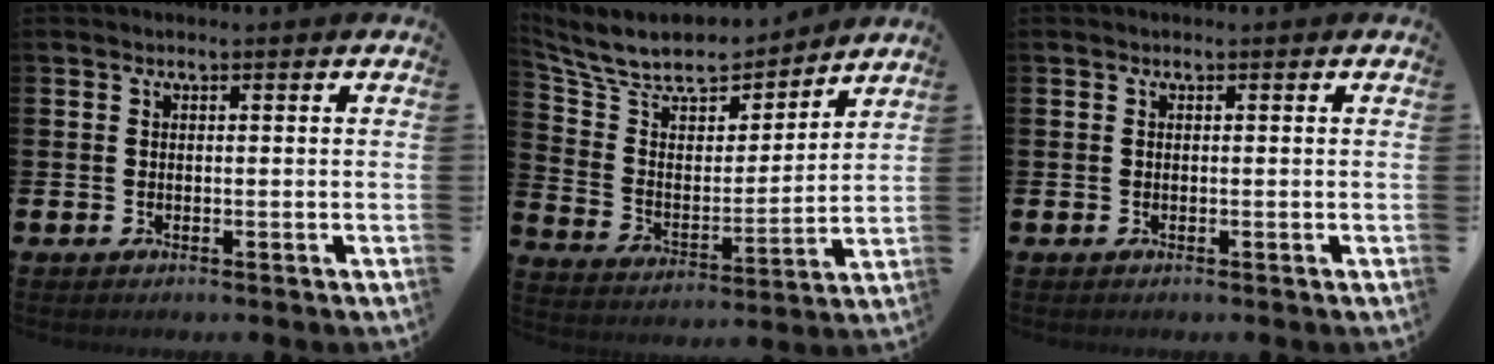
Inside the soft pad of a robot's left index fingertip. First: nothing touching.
{"total": 9.5, "force": [8.5, 3.3, 2.5], "torque": [-0.090, -0.063, 0.147]}
{"total": 0.0}